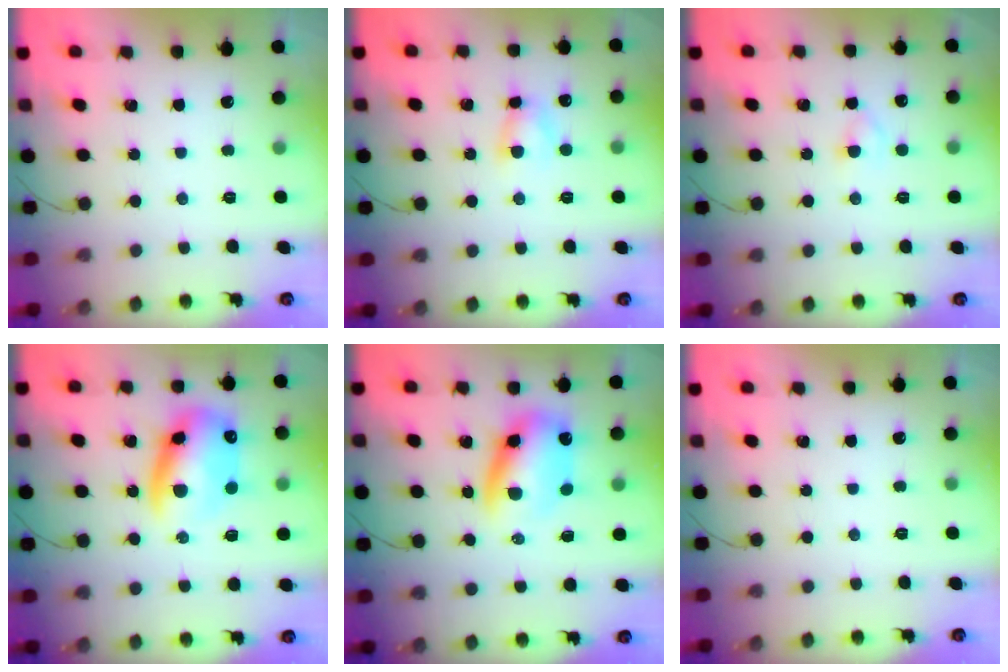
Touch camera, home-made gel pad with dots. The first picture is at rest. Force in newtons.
{"total": 4.3, "press": 4.3, "slide": 0.4}
{"total": 2.6, "press": 2.4, "slide": 1.0}
{"total": 13.5, "press": 13.0, "slide": 3.7}
{"total": 11.6, "press": 11.1, "slide": 3.3}
{"total": 0.0}